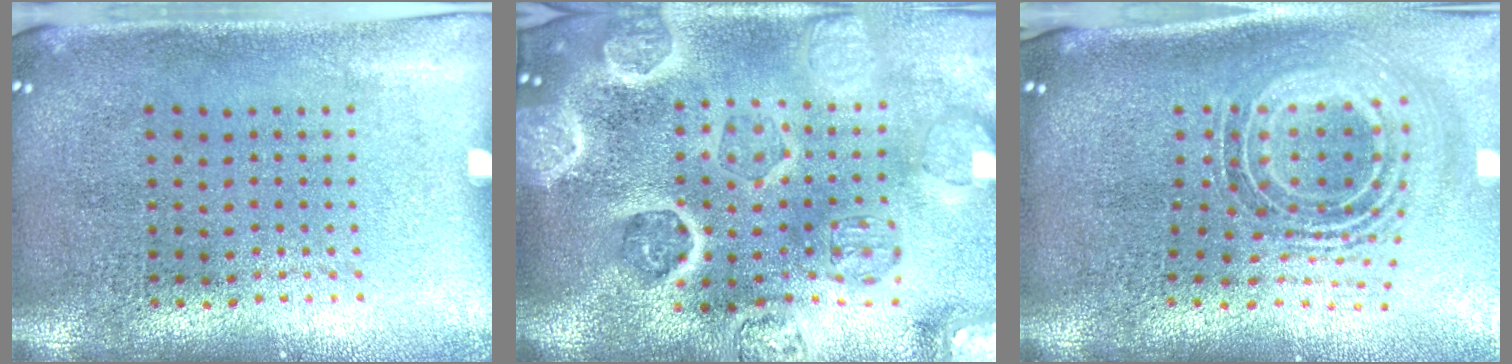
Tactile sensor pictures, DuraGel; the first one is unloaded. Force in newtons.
{"total": 5.3, "press": 4.6, "slide": 2.7}
{"total": 1.6, "press": 1.3, "slide": 0.9}